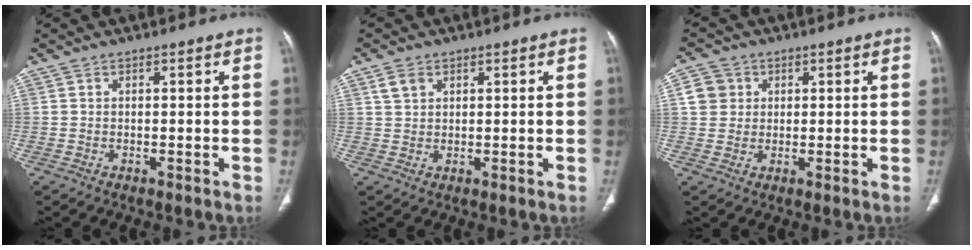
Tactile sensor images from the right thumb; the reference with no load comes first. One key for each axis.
{"total": 2.8, "fx": 1.5, "fy": 2.0, "fz": 1.4, "tx": -0.023, "ty": -0.001, "tz": 0.033}
{"total": 4.9, "fx": 1.2, "fy": 4.6, "fz": 1.3, "tx": -0.008, "ty": 0.005, "tz": 0.020}